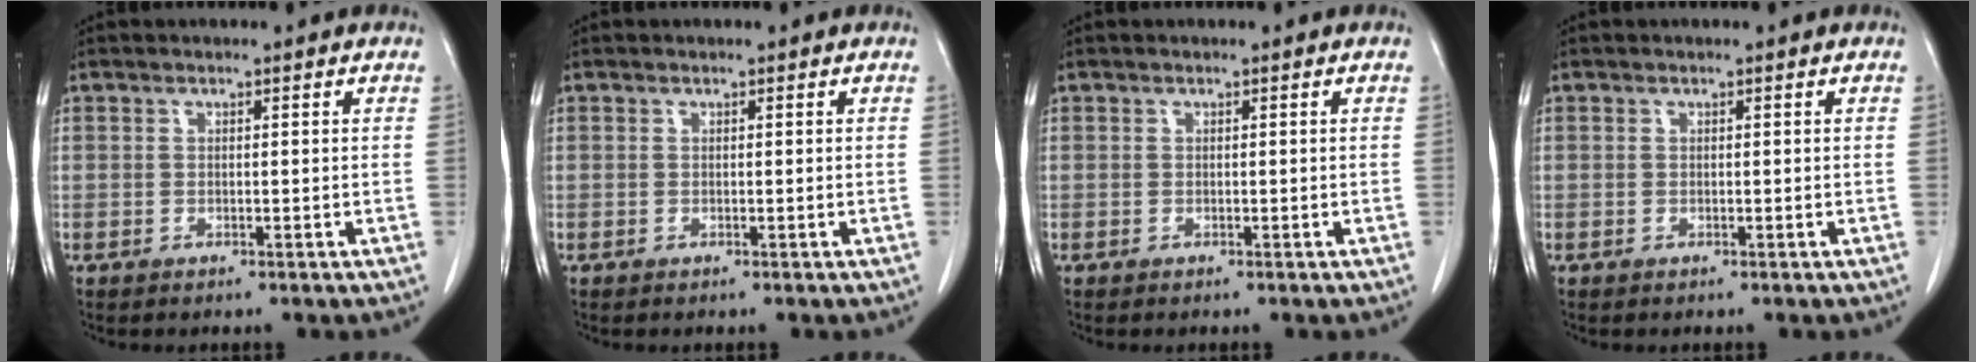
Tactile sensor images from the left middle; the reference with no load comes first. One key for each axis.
{"total": 0.0}
{"total": 0.0}
{"total": 0.0}